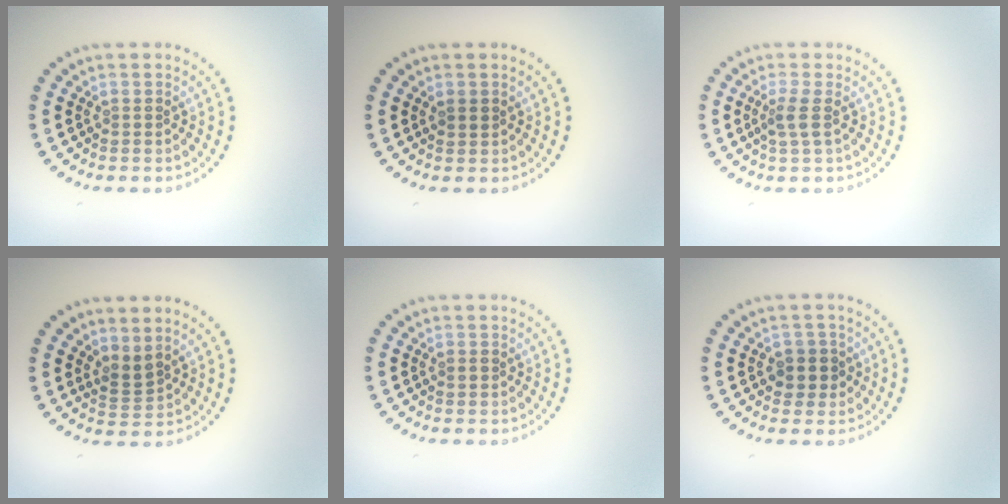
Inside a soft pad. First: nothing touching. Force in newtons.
{"total": 1.0, "press": 0.9, "slide": 0.4}
{"total": 1.8, "press": 1.3, "slide": 1.1}
{"total": 1.9, "press": 1.3, "slide": 1.3}
{"total": 0.9, "press": 0.9, "slide": 0.1}
{"total": 2.4, "press": 2.2, "slide": 0.9}